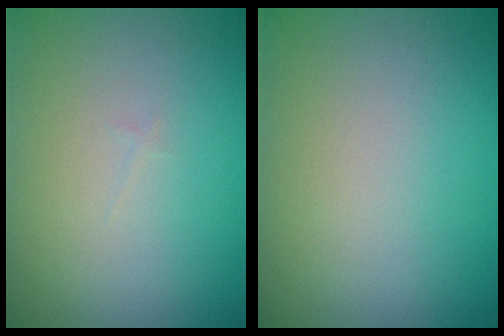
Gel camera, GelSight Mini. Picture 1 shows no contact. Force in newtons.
{"total": 0.0}